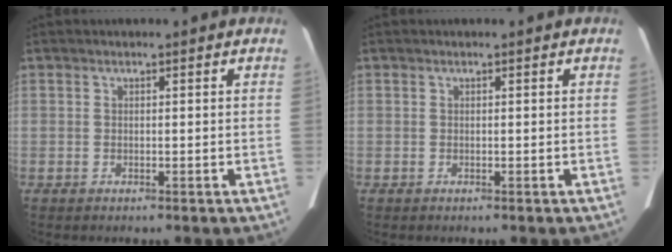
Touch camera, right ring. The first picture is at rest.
{"total": 0.0}